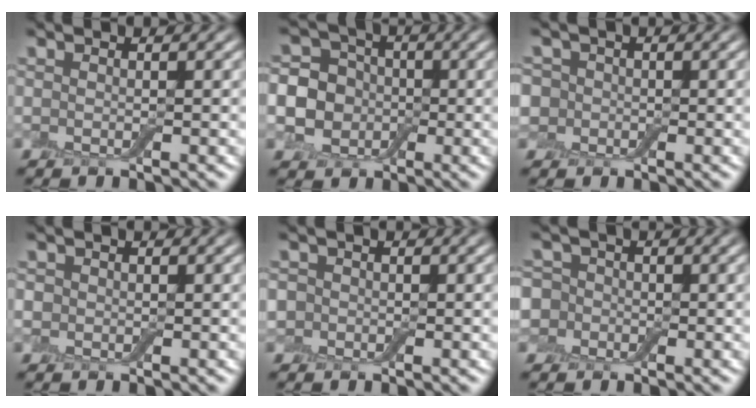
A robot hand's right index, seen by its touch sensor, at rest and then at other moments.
{"total": 9.7, "force": [-0.8, 8.9, 3.7], "torque": [-0.099, 0.022, -0.043]}
{"total": 4.4, "force": [0.7, 4.0, 1.7], "torque": [-0.021, 0.027, -0.025]}
{"total": 1.3, "force": [-0.1, 1.3, 0.3], "torque": [0.000, -0.002, -0.007]}
{"total": 2.2, "force": [0.0, 2.1, 0.6], "torque": [0.005, 0.009, -0.024]}
{"total": 5.4, "force": [-0.3, 5.1, 1.7], "torque": [-0.036, 0.036, -0.055]}